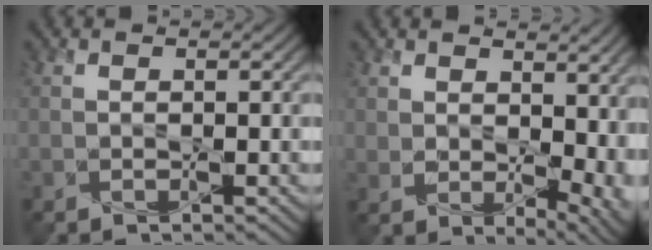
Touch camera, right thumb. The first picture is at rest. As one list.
[{"total": 8.8, "force": [1.9, 5.7, 6.4], "torque": [-0.101, -0.025, 0.058]}]